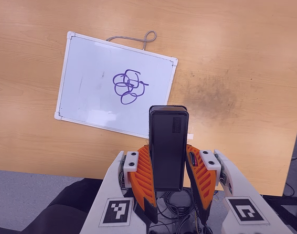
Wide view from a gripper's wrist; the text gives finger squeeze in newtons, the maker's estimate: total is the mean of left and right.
{"total": 5.7, "left": 3.9, "right": 7.5}